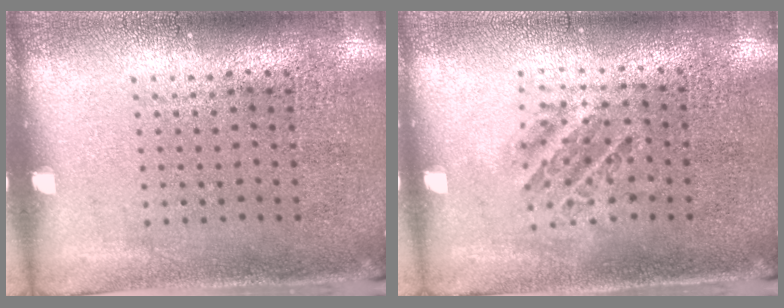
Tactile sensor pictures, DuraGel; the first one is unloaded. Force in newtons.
{"total": 1.0, "press": 1.0, "slide": 0.4}